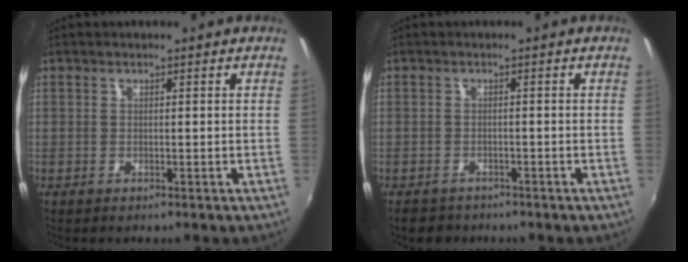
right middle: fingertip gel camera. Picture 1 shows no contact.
{"total": 3.4, "force": [-2.7, 2.0, 0.7], "torque": [-0.023, -0.006, -0.043]}